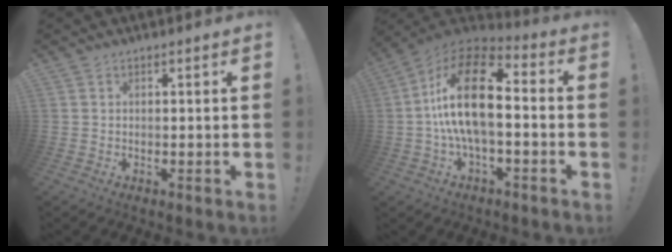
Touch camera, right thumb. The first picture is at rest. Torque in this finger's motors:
{"motor_torque": [1.73, 3.28, 0.48, 0.09, 0.33]}